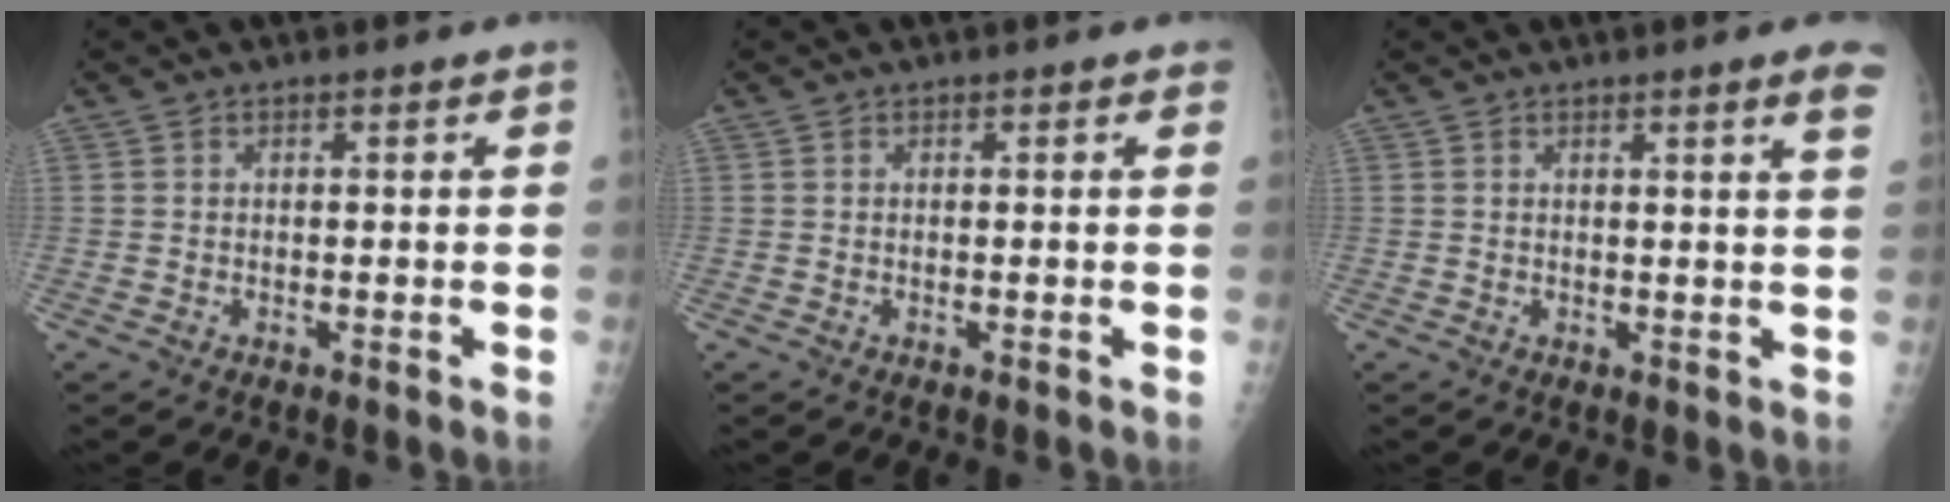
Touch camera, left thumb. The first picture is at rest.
{"total": 0.7, "force": [0.4, 0.2, 0.5], "torque": [-0.008, 0.000, 0.001]}
{"total": 4.0, "force": [2.6, -0.3, 3.0], "torque": [-0.039, -0.012, 0.027]}